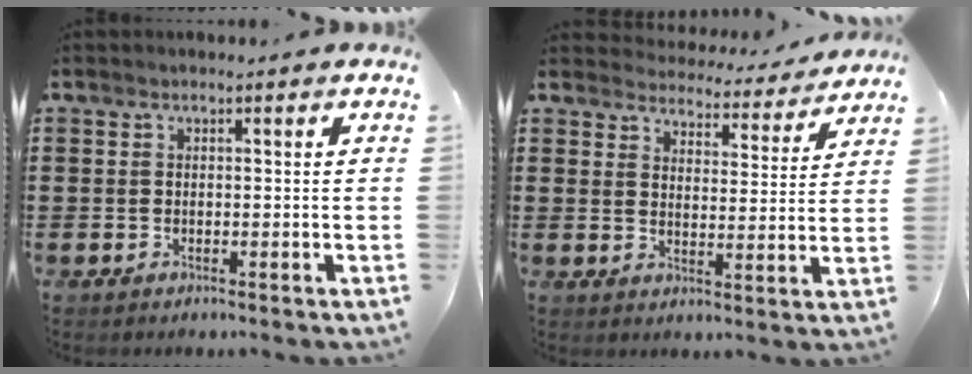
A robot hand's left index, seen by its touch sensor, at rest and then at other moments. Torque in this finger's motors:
{"motor_torque": [1.07, -1.06, 0.19, 0.01]}